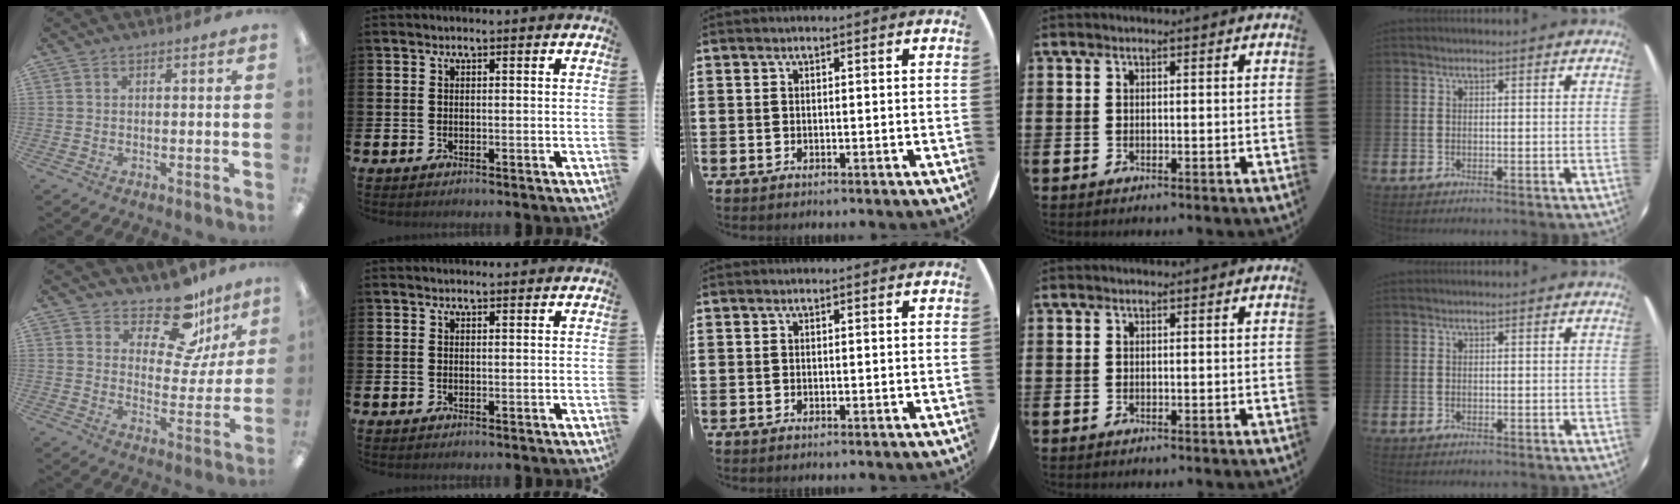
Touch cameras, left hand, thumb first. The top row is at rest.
{"thumb": {"total": 15.2, "force": [11.8, 6.3, 7.3], "torque": [-0.116, -0.080, 0.206]}, "index": {"total": 0.7, "force": [0.7, 0.2, 0.1], "torque": [0.010, -0.003, 0.011]}}